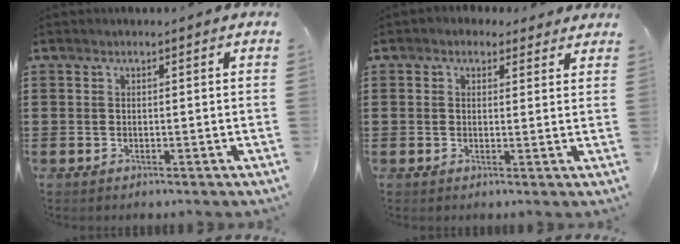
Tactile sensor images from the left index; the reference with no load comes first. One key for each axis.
{"total": 1.9, "fx": 1.3, "fy": 1.4, "fz": 0.4, "tx": -0.007, "ty": 0.007, "tz": 0.022}